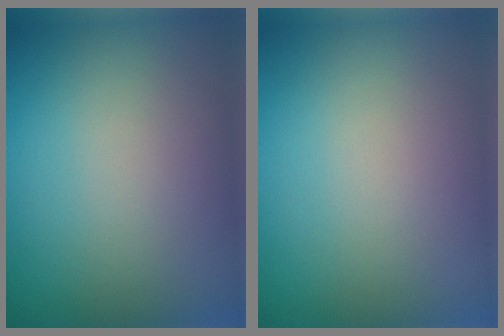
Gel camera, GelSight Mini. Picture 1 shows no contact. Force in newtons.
{"total": 0.0}